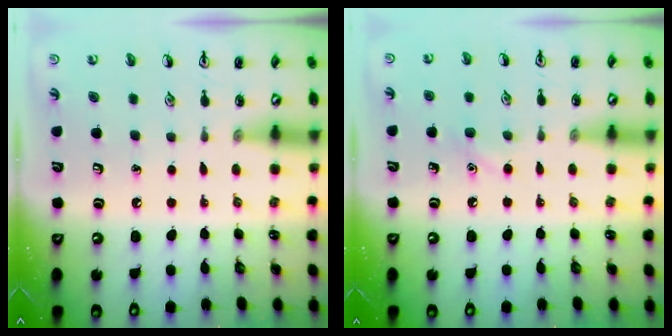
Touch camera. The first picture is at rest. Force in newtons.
{"total": 5.6, "press": 5.3, "slide": 1.7}